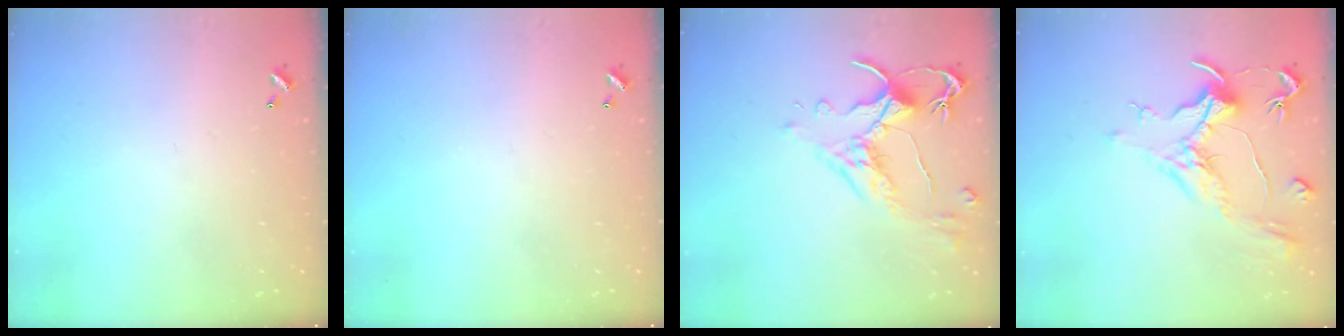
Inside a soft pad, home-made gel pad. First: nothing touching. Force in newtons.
{"total": 0.0}
{"total": 2.6, "press": 2.2, "slide": 1.4}
{"total": 1.1, "press": 0.1, "slide": 1.1}